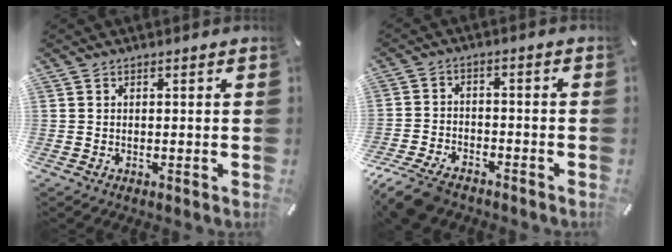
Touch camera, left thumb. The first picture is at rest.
{"total": 7.9, "force": [-6.3, 3.5, 3.2], "torque": [-0.071, 0.025, -0.121]}